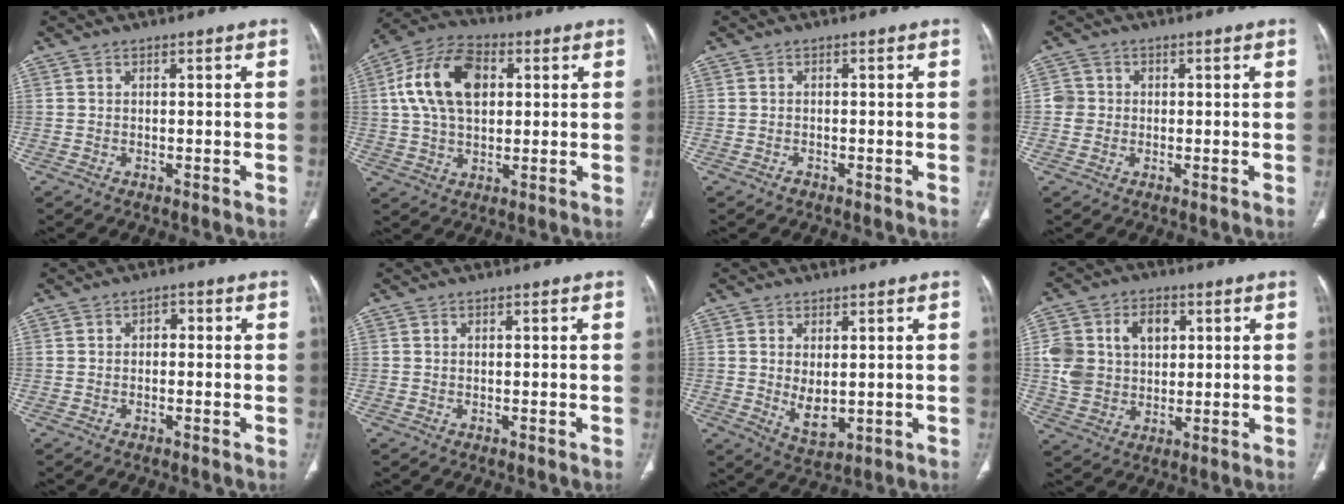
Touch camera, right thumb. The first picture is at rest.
{"total": 15.1, "force": [3.3, 9.5, 11.4], "torque": [-0.203, 0.015, 0.055]}
{"total": 0.8, "force": [-0.6, 0.6, 0.3], "torque": [-0.004, 0.001, -0.011]}
{"total": 3.0, "force": [0.0, 2.9, 0.4], "torque": [0.015, 0.008, -0.003]}
{"total": 1.6, "force": [0.0, 1.1, 1.2], "torque": [-0.008, 0.007, -0.007]}
{"total": 0.0}
{"total": 5.7, "force": [0.1, 3.2, 4.7], "torque": [-0.073, -0.015, 0.018]}
{"total": 13.0, "force": [2.8, 9.9, 8.0], "torque": [-0.122, 0.008, 0.057]}